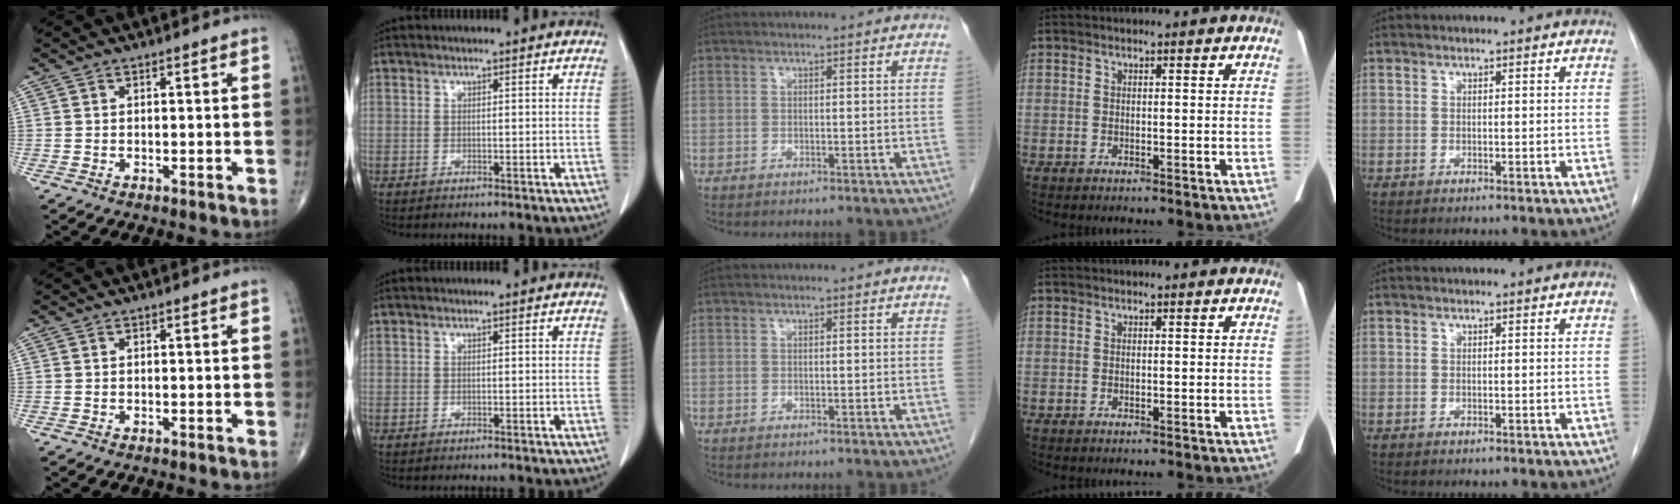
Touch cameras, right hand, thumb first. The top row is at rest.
{}